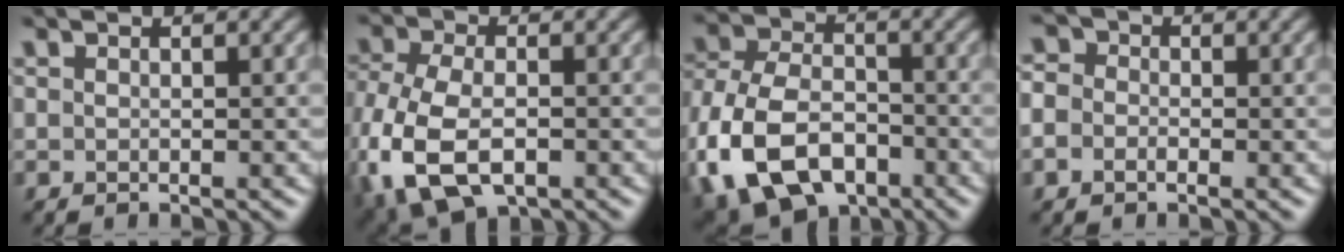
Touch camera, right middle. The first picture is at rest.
{"total": 10.1, "force": [-3.6, 6.1, 7.2], "torque": [-0.179, -0.030, -0.062]}
{"total": 13.1, "force": [-5.3, 8.6, 8.4], "torque": [-0.195, -0.013, -0.110]}
{"total": 2.4, "force": [-0.5, 1.9, 1.4], "torque": [-0.014, 0.005, -0.022]}